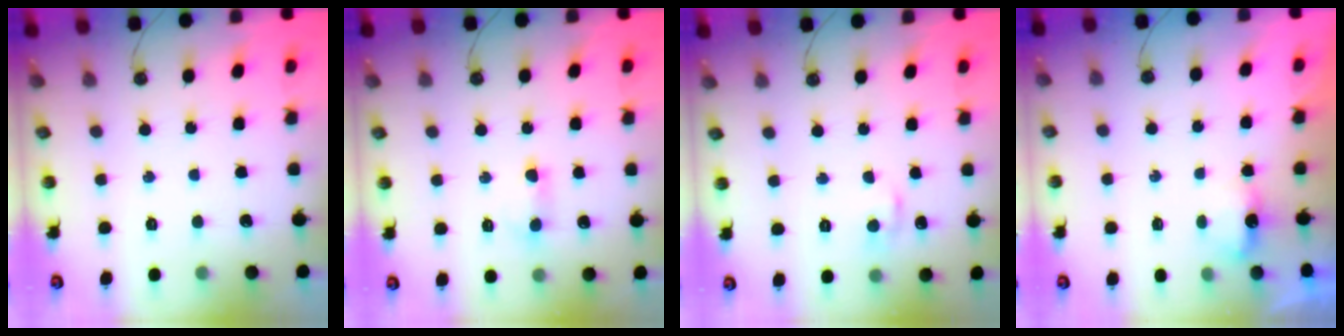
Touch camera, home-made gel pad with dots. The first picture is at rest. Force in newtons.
{"total": 6.6, "press": 6.5, "slide": 1.0}
{"total": 5.4, "press": 5.4, "slide": 0.8}
{"total": 3.4, "press": 3.3, "slide": 0.6}